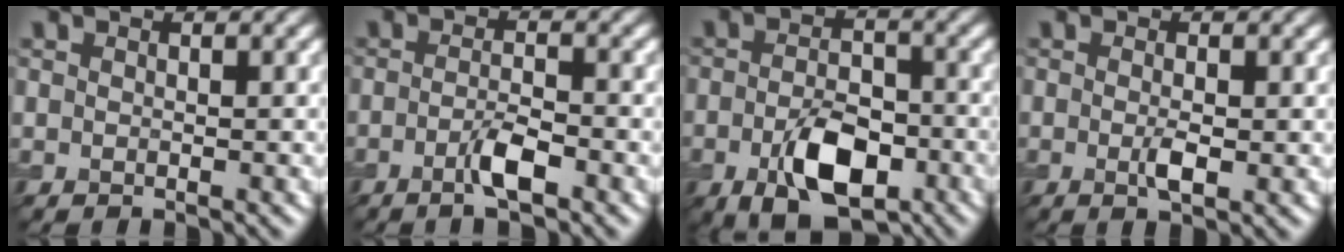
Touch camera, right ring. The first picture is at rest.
{"total": 2.7, "force": [-1.4, 0.5, 2.3], "torque": [-0.043, 0.004, -0.030]}
{"total": 6.8, "force": [-2.9, 3.7, 4.9], "torque": [-0.085, -0.010, -0.049]}
{"total": 1.9, "force": [-0.3, 0.4, 1.9], "torque": [-0.036, -0.004, -0.006]}